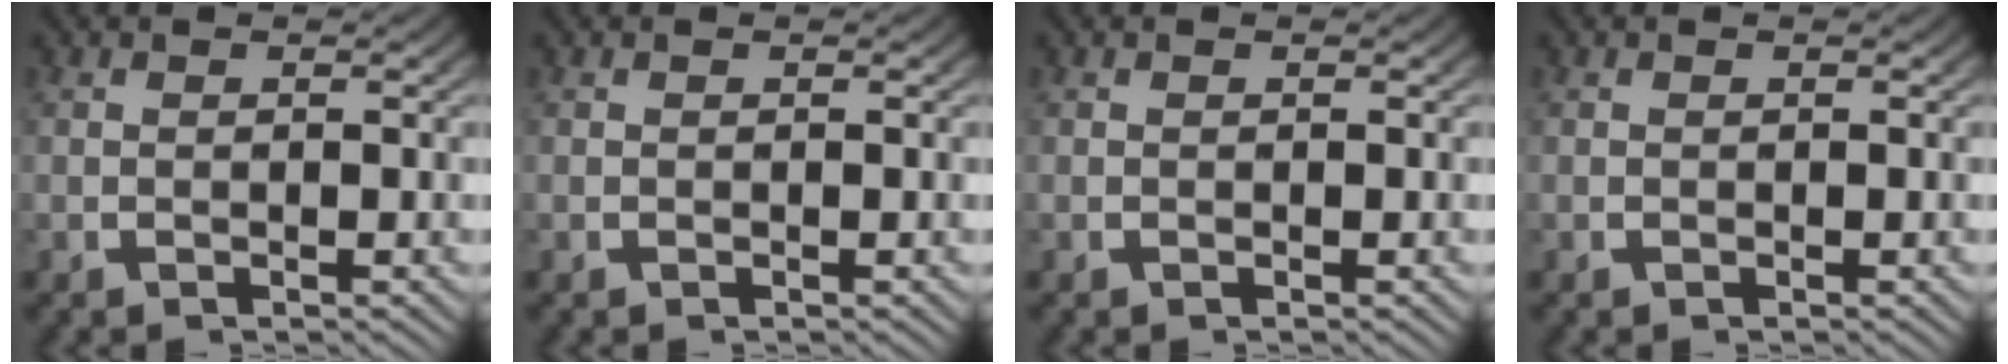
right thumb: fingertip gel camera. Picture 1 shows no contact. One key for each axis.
{"total": 0.0}
{"total": 0.0}
{"total": 0.0}